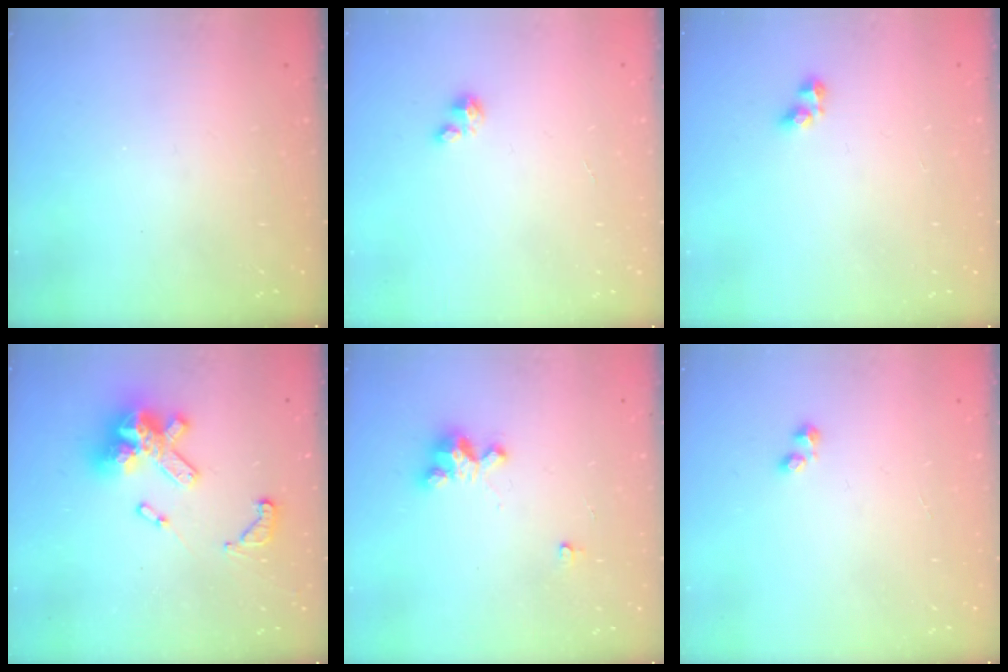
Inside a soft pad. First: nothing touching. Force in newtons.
{"total": 0.7, "press": 0.7, "slide": 0.2}
{"total": 3.0, "press": 3.0, "slide": 0.4}
{"total": 18.8, "press": 18.8, "slide": 1.4}
{"total": 5.6, "press": 5.6, "slide": 0.2}
{"total": 1.2, "press": 1.1, "slide": 0.5}